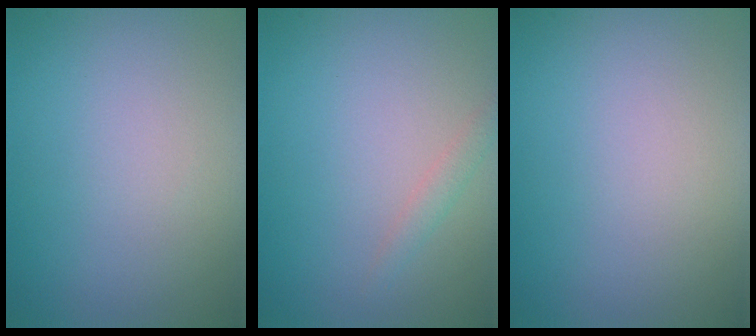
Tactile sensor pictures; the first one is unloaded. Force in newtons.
{"total": 1.0, "press": 1.0, "slide": 0.1}
{"total": 0.0}